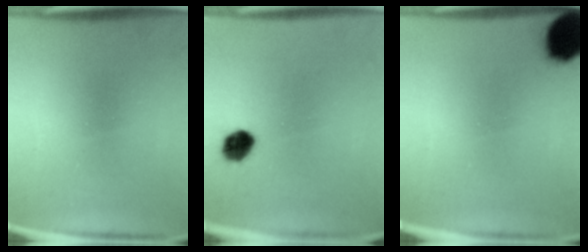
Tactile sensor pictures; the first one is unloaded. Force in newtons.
{"total": 5.5}
{"total": 13.2}